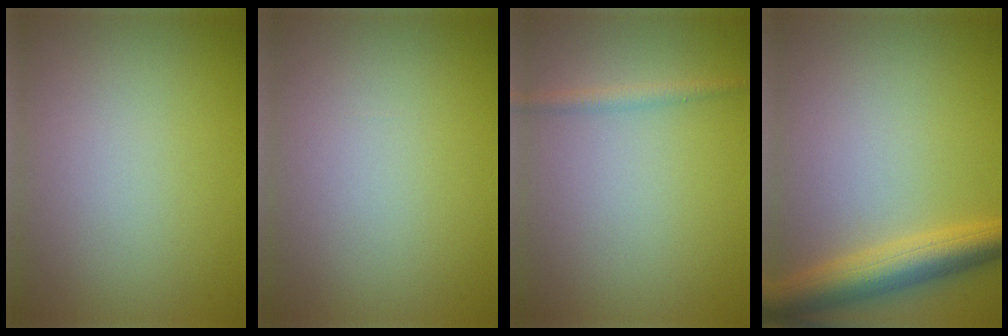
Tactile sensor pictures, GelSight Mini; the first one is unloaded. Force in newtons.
{"total": 0.0}
{"total": 1.3, "press": 1.3, "slide": 0.0}
{"total": 5.2, "press": 5.2, "slide": 0.2}